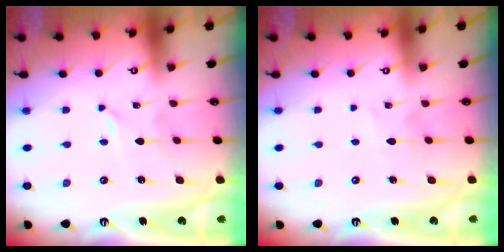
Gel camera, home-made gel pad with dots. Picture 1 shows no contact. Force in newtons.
{"total": 3.6, "press": 3.5, "slide": 0.4}